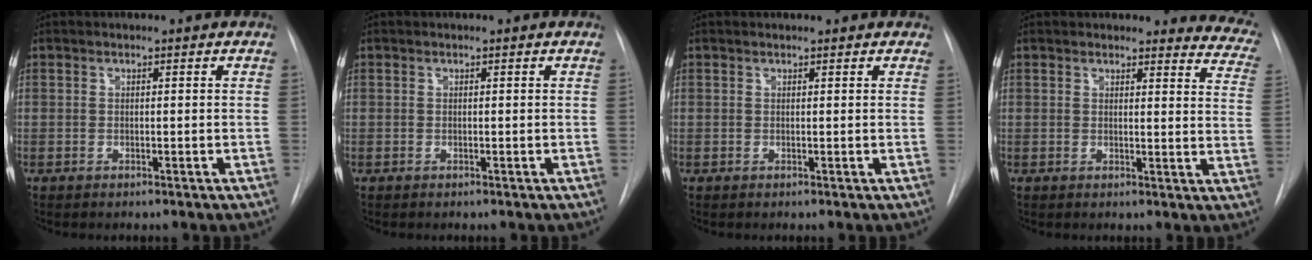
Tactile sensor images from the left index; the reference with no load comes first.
{"total": 0.0}
{"total": 2.8, "force": [2.4, 0.9, 0.9], "torque": [-0.013, 0.018, 0.024]}
{"total": 13.5, "force": [13.0, 3.0, 2.1], "torque": [0.024, -0.076, 0.100]}